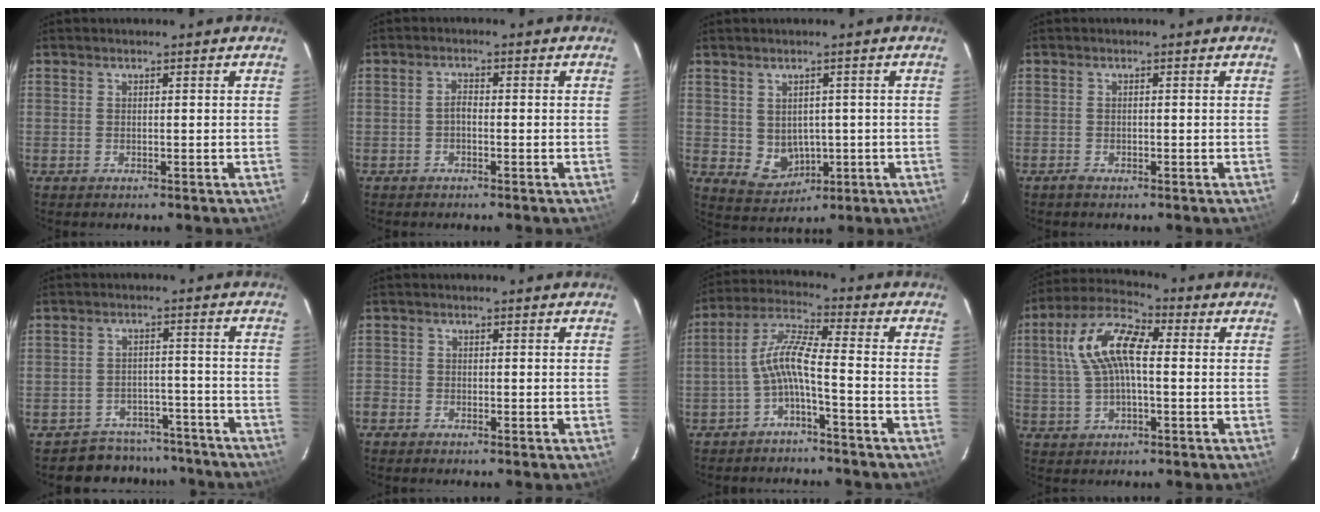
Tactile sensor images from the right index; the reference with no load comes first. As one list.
[{"total": 1.7, "force": [-0.7, 0.8, 1.3], "torque": [-0.025, 0.008, -0.013]}, {"total": 8.2, "force": [0.3, 7.3, 3.7], "torque": [-0.075, -0.001, 0.034]}, {"total": 1.7, "force": [-1.2, 0.8, 0.9], "torque": [-0.018, -0.001, -0.021]}, {"total": 9.9, "force": [-8.4, 5.3, 0.7], "torque": [-0.020, 0.036, -0.104]}, {"total": 3.2, "force": [-2.1, 2.2, 1.1], "torque": [-0.025, -0.005, -0.039]}, {"total": 7.5, "force": [-3.2, 0.6, 6.8], "torque": [-0.160, 0.017, -0.059]}, {"total": 12.5, "force": [1.4, 5.7, 11.1], "torque": [-0.227, 0.028, 0.021]}]